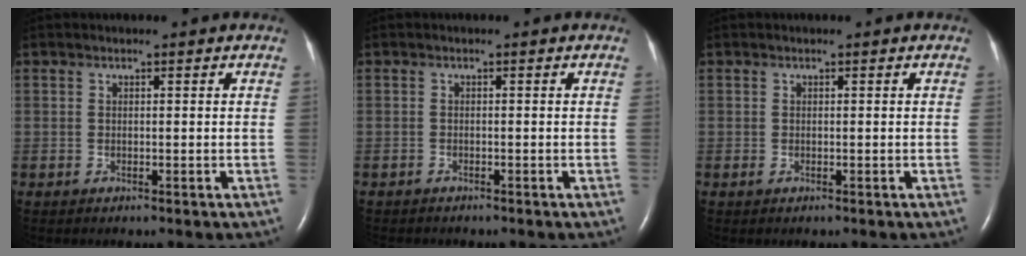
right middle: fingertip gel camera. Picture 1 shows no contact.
{"total": 1.9, "force": [-1.7, 0.7, 0.6], "torque": [-0.015, -0.003, -0.021]}
{"total": 0.0}